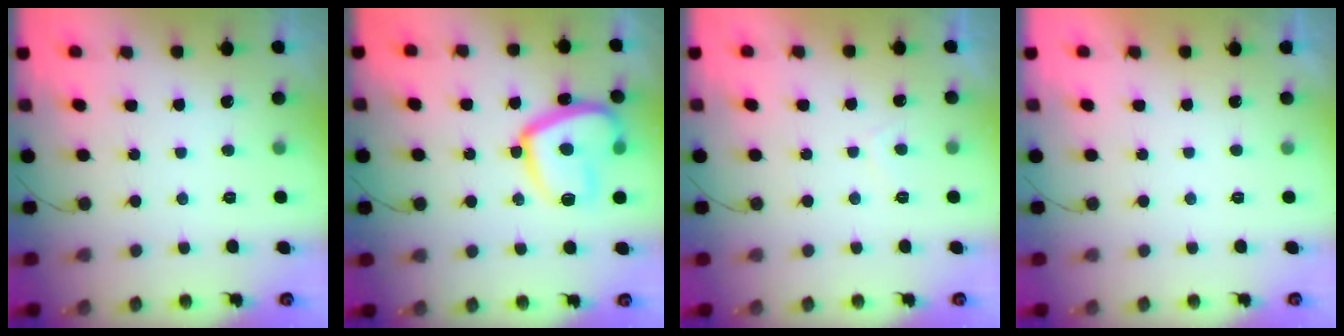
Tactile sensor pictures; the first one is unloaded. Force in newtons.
{"total": 15.7, "press": 15.5, "slide": 1.8}
{"total": 1.5, "press": 1.4, "slide": 0.6}
{"total": 2.1, "press": 2.1, "slide": 0.4}